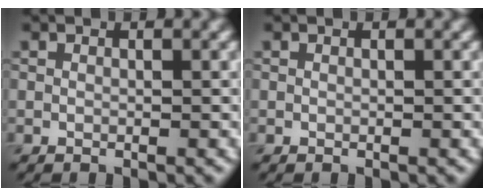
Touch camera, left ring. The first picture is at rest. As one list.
[{"total": 0.0}]